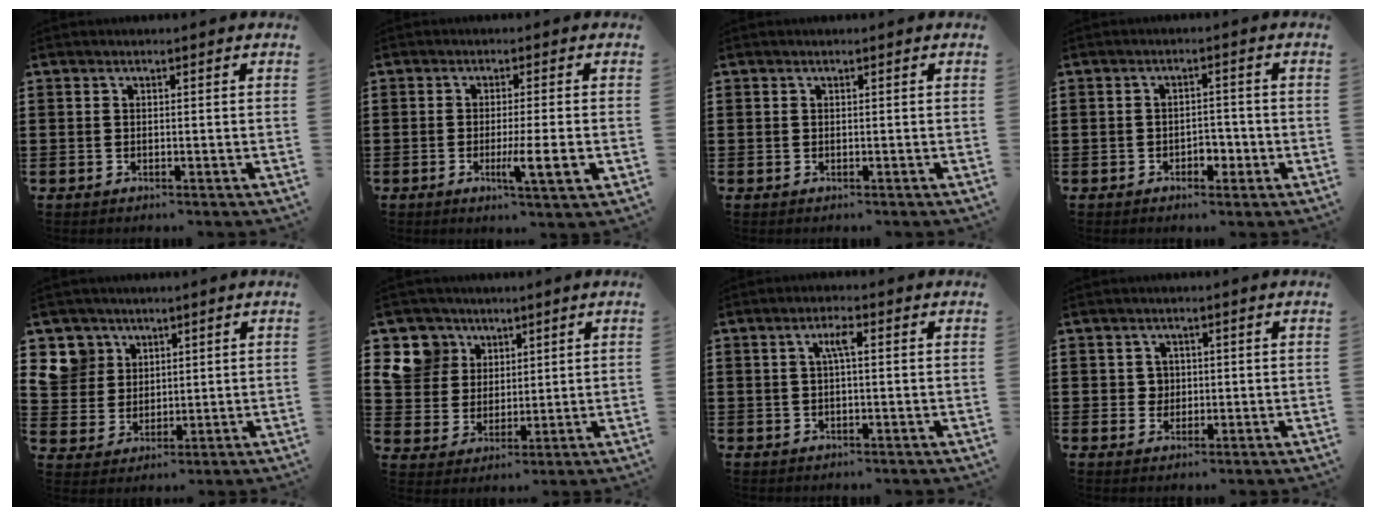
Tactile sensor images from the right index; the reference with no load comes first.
{"total": 5.9, "force": [-1.8, 0.1, 5.6], "torque": [-0.090, -0.014, -0.028]}
{"total": 0.0}
{"total": 3.0, "force": [-1.5, 1.8, 1.8], "torque": [-0.035, 0.003, -0.031]}
{"total": 6.9, "force": [3.2, 6.1, 0.9], "torque": [-0.055, 0.003, 0.062]}
{"total": 8.7, "force": [4.0, 7.6, 1.5], "torque": [-0.083, -0.004, 0.078]}
{"total": 2.9, "force": [0.5, 0.5, 2.8], "torque": [-0.056, 0.007, 0.005]}
{"total": 2.0, "force": [0.3, 1.9, 0.6], "torque": [-0.019, 0.010, 0.004]}